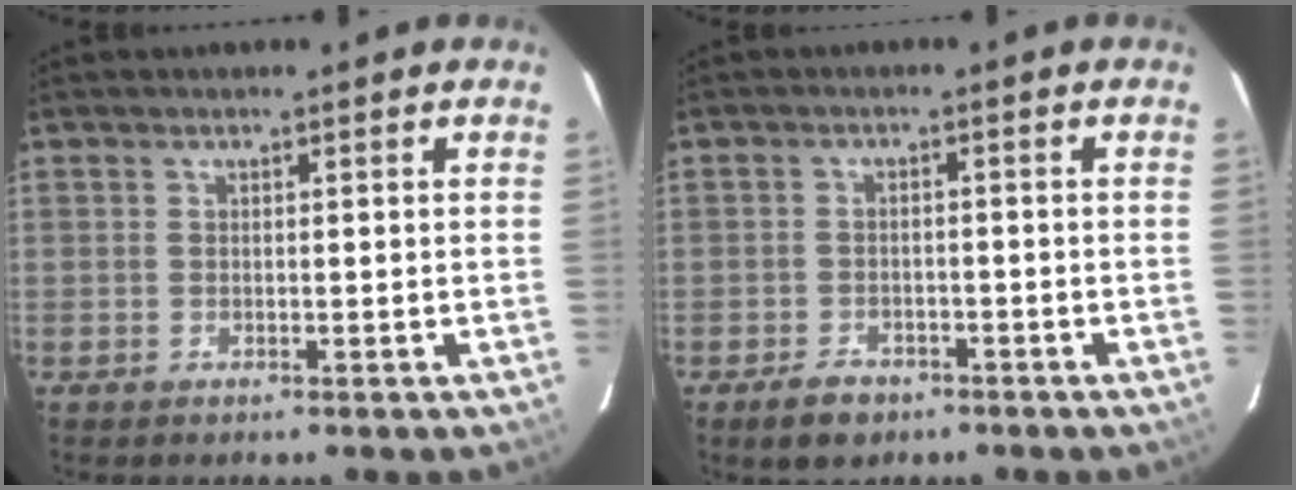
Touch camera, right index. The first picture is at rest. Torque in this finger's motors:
{"motor_torque": [-0.04, -0.01, -0.18, -0.10]}